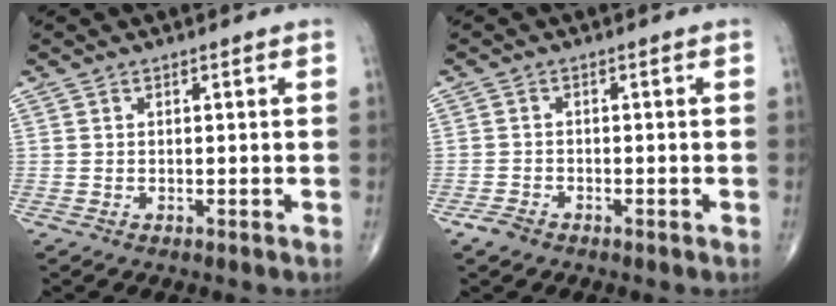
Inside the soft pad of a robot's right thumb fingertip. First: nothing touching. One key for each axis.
{"total": 2.1, "fx": -1.5, "fy": 1.2, "fz": 0.9, "tx": -0.020, "ty": 0.005, "tz": -0.025}